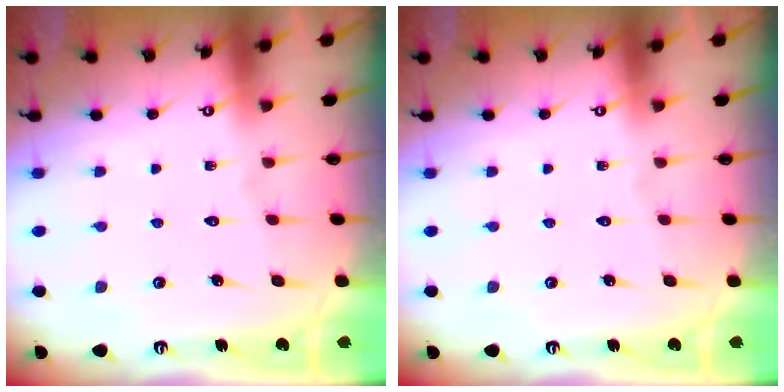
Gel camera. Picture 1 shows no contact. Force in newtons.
{"total": 0.0}